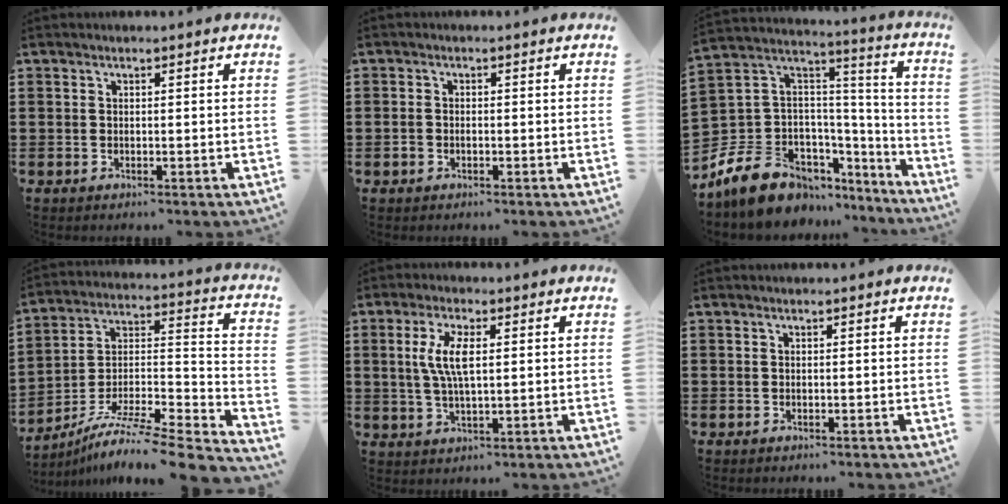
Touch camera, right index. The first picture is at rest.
{"total": 1.1, "force": [-0.5, 0.8, 0.7], "torque": [-0.014, 0.001, -0.009]}
{"total": 11.4, "force": [-7.9, 7.6, 3.0], "torque": [-0.090, 0.013, -0.146]}
{"total": 7.3, "force": [-5.6, 1.0, 4.6], "torque": [-0.083, -0.011, -0.114]}
{"total": 6.1, "force": [1.3, 2.0, 5.6], "torque": [-0.119, 0.004, 0.018]}
{"total": 0.0}